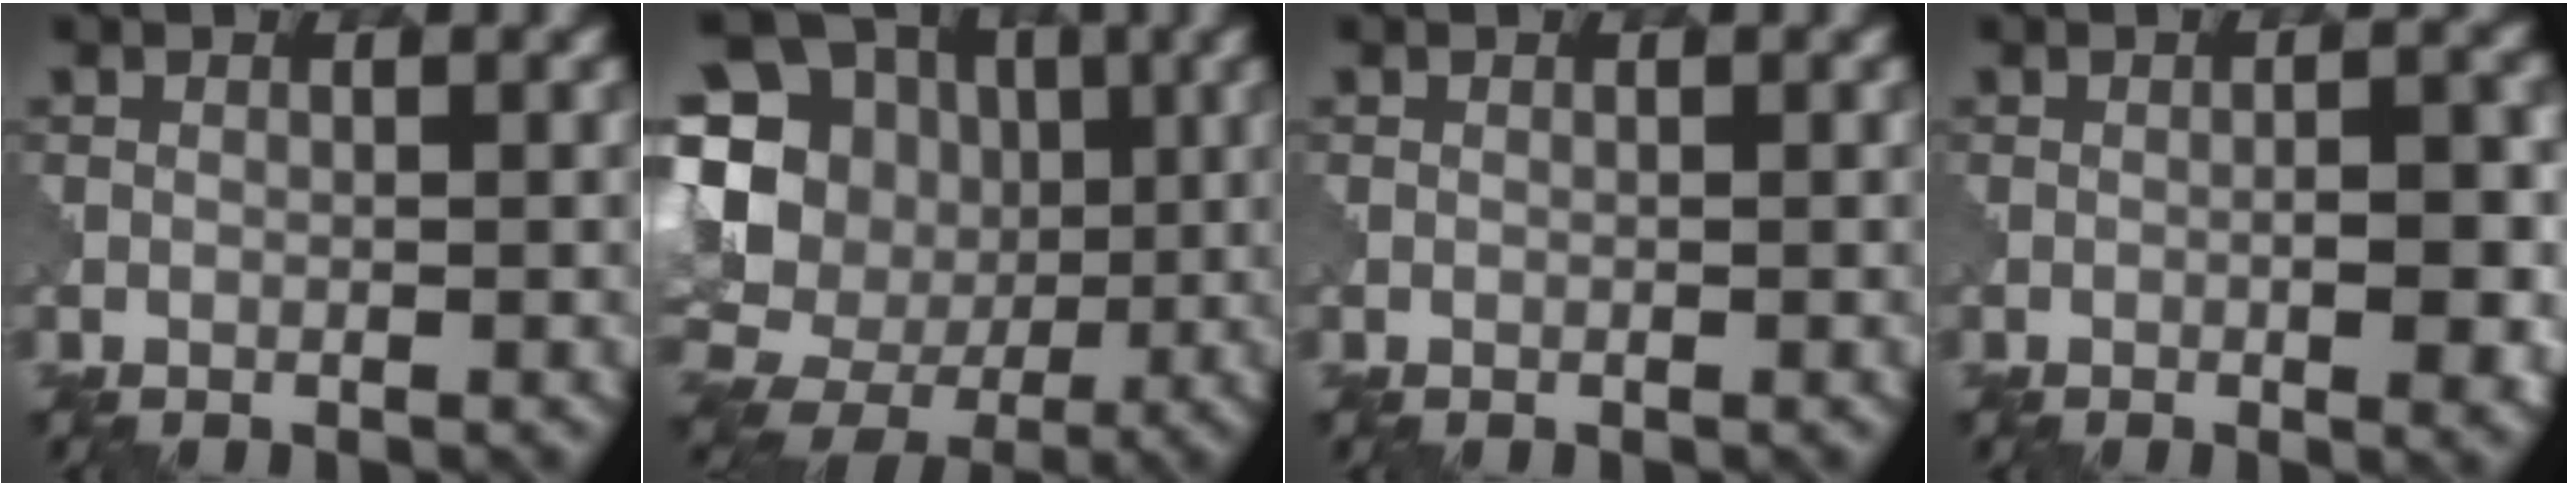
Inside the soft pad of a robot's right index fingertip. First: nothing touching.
{"total": 17.6, "force": [-0.3, 16.4, 6.5], "torque": [-0.166, 0.013, -0.020]}
{"total": 0.0}
{"total": 4.0, "force": [-1.2, 1.0, 3.7], "torque": [-0.047, 0.003, -0.012]}